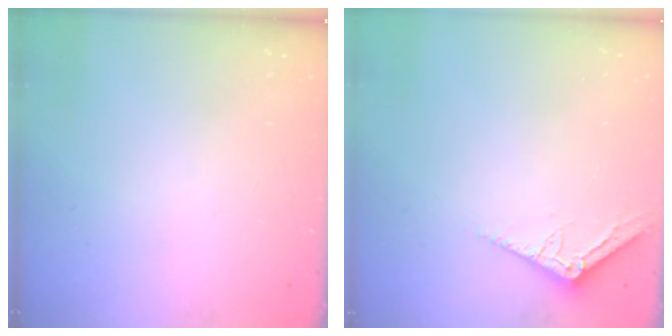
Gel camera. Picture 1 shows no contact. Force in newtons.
{"total": 3.2, "press": 3.2, "slide": 0.3}